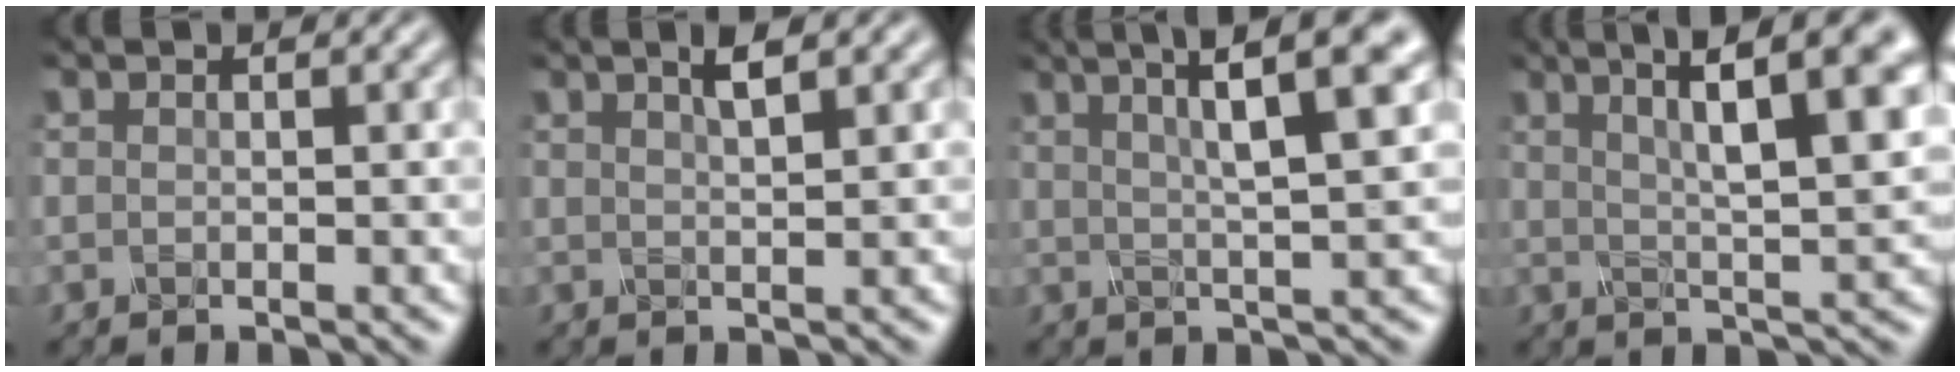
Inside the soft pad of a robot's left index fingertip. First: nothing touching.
{"total": 1.9, "force": [1.0, 0.4, 1.6], "torque": [-0.021, 0.005, 0.016]}
{"total": 8.0, "force": [3.7, 1.5, 6.9], "torque": [-0.089, 0.024, 0.054]}
{"total": 9.5, "force": [4.2, 2.2, 8.3], "torque": [-0.113, 0.024, 0.066]}